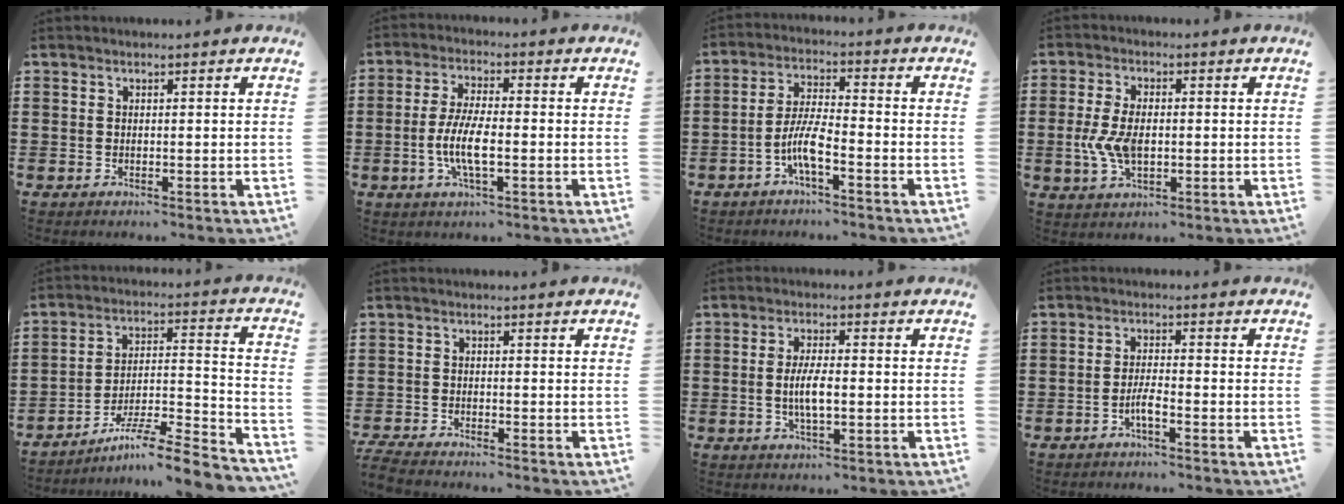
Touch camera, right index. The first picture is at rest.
{"total": 6.6, "force": [-1.8, 1.7, 6.2], "torque": [-0.140, -0.010, -0.041]}
{"total": 6.4, "force": [-3.0, 1.3, 5.5], "torque": [-0.134, -0.013, -0.064]}
{"total": 6.1, "force": [-0.5, 3.4, 5.0], "torque": [-0.122, -0.001, -0.016]}
{"total": 7.8, "force": [-6.3, 0.2, 4.6], "torque": [-0.069, -0.004, -0.125]}
{"total": 2.3, "force": [-2.3, 0.0, 0.2], "torque": [-0.012, -0.004, -0.051]}
{"total": 4.9, "force": [-0.5, 1.4, 4.6], "torque": [-0.095, -0.004, -0.015]}
{"total": 3.1, "force": [-1.6, 0.4, 2.6], "torque": [-0.061, -0.005, -0.033]}